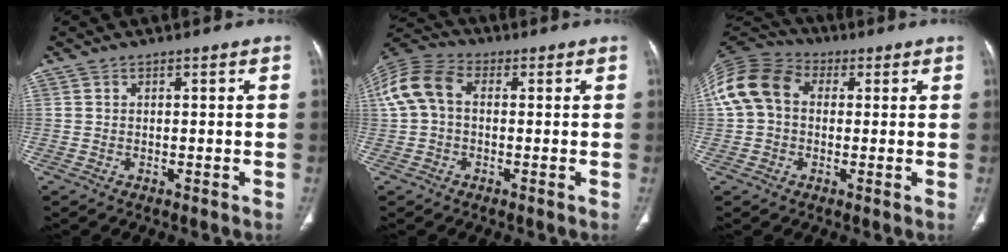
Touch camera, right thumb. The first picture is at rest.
{"total": 10.1, "force": [1.0, 6.9, 7.2], "torque": [-0.155, 0.033, 0.011]}
{"total": 12.9, "force": [1.7, 9.8, 8.2], "torque": [-0.164, 0.040, 0.021]}